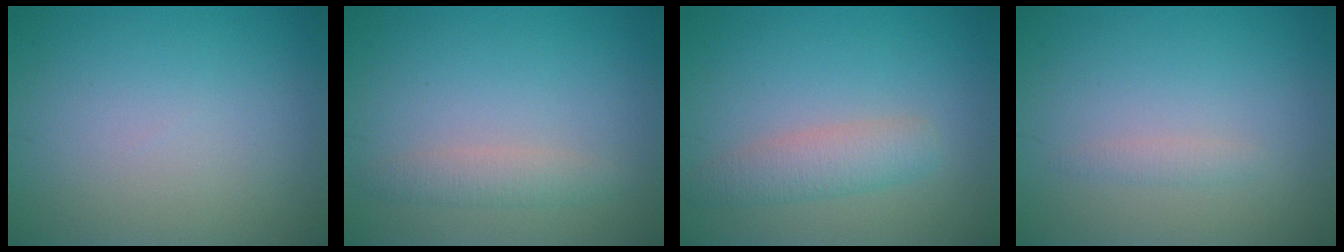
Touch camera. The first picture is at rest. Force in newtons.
{"total": 1.9, "press": 1.9, "slide": 0.0}
{"total": 3.0, "press": 3.0, "slide": 0.1}
{"total": 0.9, "press": 0.9, "slide": 0.1}